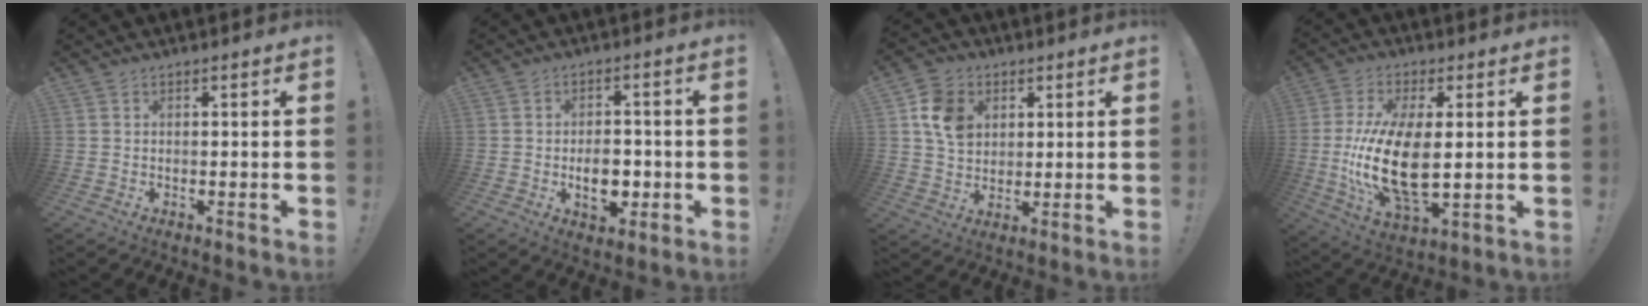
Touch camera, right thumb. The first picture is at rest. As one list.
[{"total": 8.5, "force": [-2.2, 5.6, 6.0], "torque": [-0.078, 0.010, -0.034]}, {"total": 11.1, "force": [3.8, 8.7, 5.7], "torque": [-0.079, 0.000, 0.075]}, {"total": 18.5, "force": [-0.6, 8.6, 16.4], "torque": [-0.325, -0.020, -0.006]}]